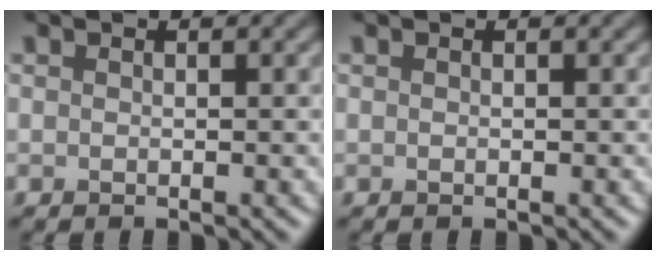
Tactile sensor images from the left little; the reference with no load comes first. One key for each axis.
{"total": 0.0}